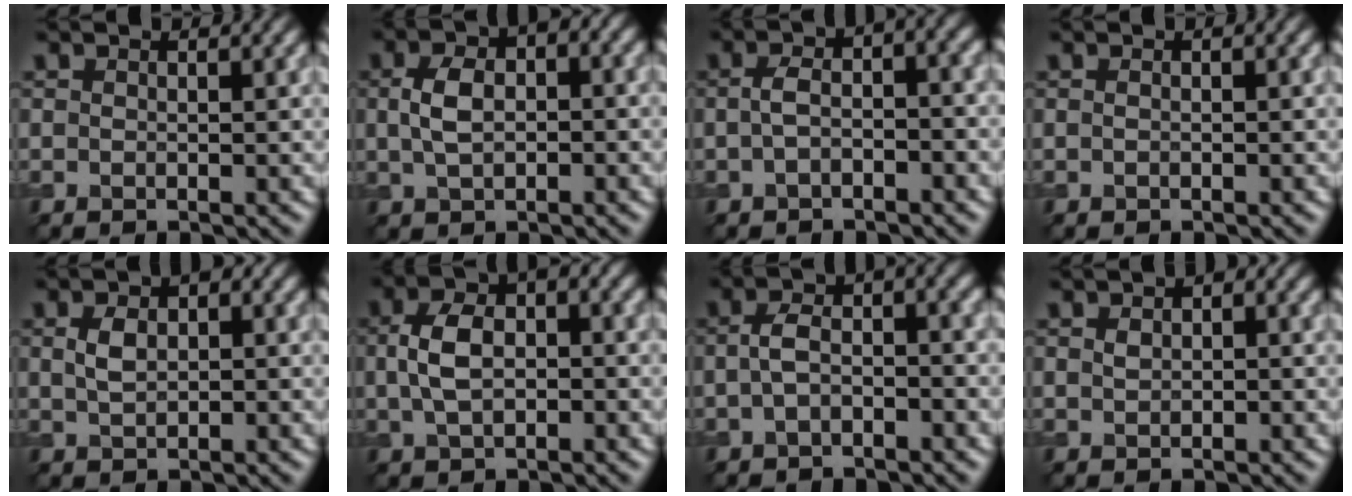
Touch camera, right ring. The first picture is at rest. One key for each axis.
{"total": 4.6, "fx": 0.3, "fy": 2.7, "fz": 3.7, "tx": -0.075, "ty": 0.006, "tz": 0.006}
{"total": 3.6, "fx": -0.4, "fy": 1.5, "fz": 3.2, "tx": -0.059, "ty": 0.009, "tz": -0.010}
{"total": 0.6, "fx": 0.0, "fy": 0.2, "fz": 0.6, "tx": -0.014, "ty": -0.004, "tz": -0.003}
{"total": 3.0, "fx": 0.4, "fy": 1.8, "fz": 2.4, "tx": -0.050, "ty": 0.005, "tz": 0.008}
{"total": 5.9, "fx": 0.2, "fy": 3.6, "fz": 4.7, "tx": -0.095, "ty": 0.006, "tz": 0.001}
{"total": 4.1, "fx": -0.5, "fy": 1.9, "fz": 3.6, "tx": -0.067, "ty": 0.010, "tz": -0.013}
{"total": 1.9, "fx": 0.3, "fy": 1.2, "fz": 1.5, "tx": -0.026, "ty": 0.005, "tz": 0.004}